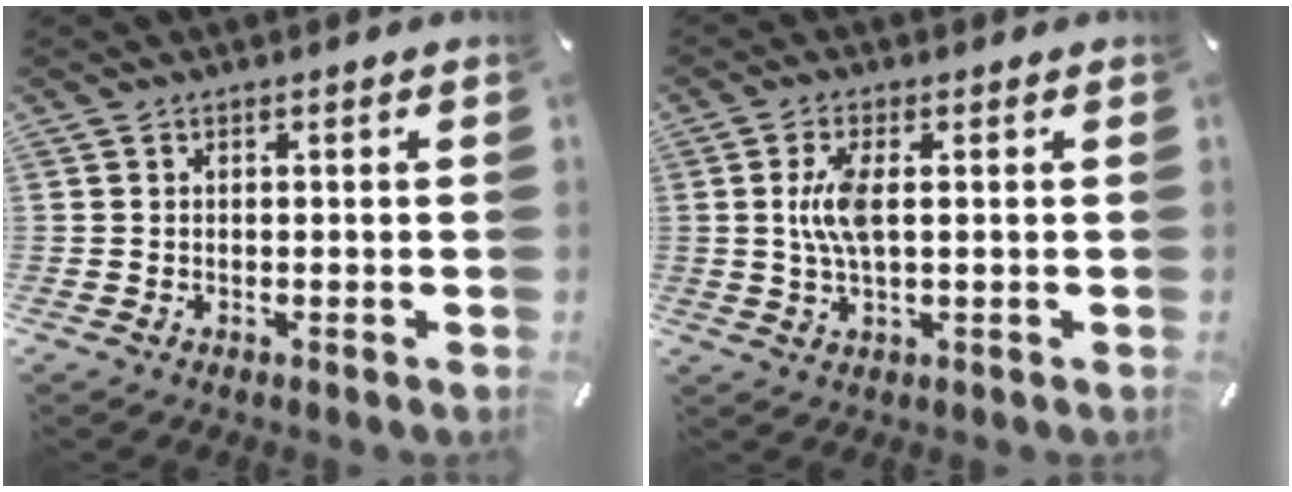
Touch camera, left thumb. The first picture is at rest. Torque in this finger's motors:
{"motor_torque": [0.40, 0.40, 0.29, -0.28, 0.26]}